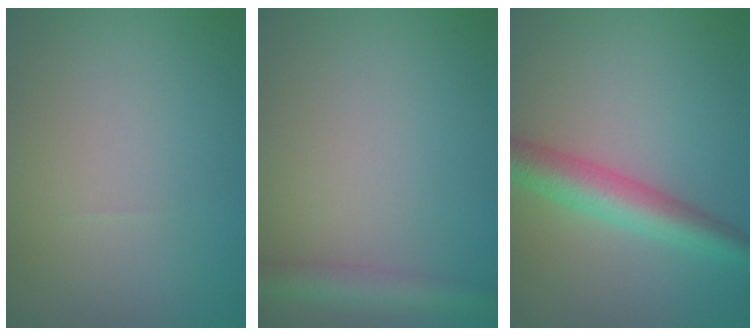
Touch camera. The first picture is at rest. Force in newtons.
{"total": 2.9, "press": 2.9, "slide": 0.1}
{"total": 4.8, "press": 4.8, "slide": 0.1}